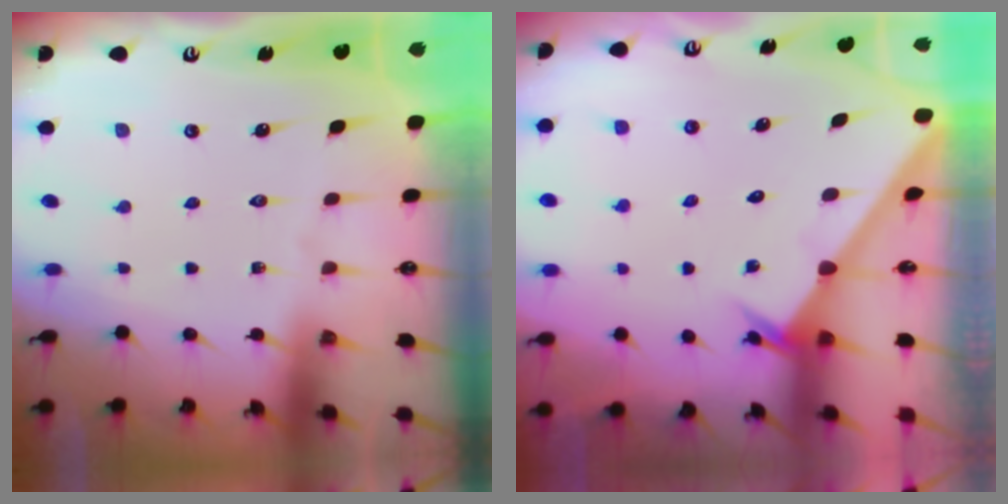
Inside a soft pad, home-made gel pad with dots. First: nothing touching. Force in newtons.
{"total": 2.3, "press": 2.3, "slide": 0.2}